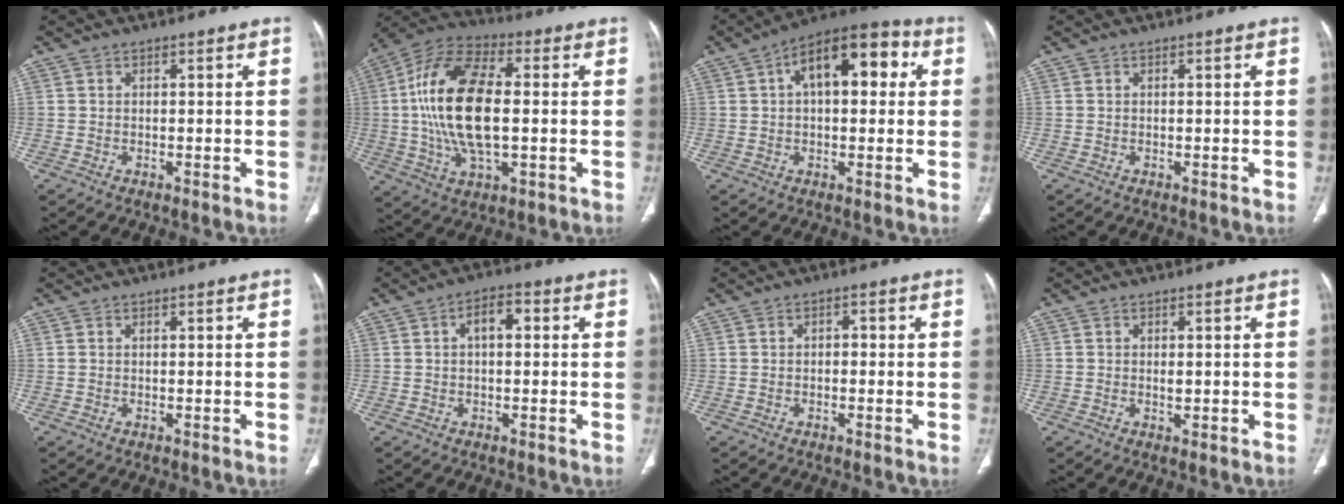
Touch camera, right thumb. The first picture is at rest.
{"total": 20.1, "force": [0.5, 9.4, 17.8], "torque": [-0.351, 0.014, 0.005]}
{"total": 14.8, "force": [3.8, 7.6, 12.1], "torque": [-0.154, 0.034, 0.050]}
{"total": 0.0}
{"total": 0.0}
{"total": 4.8, "force": [0.9, 2.6, 3.9], "torque": [-0.060, 0.017, 0.009]}
{"total": 1.6, "force": [-0.1, 1.1, 1.1], "torque": [-0.011, 0.009, -0.006]}
{"total": 1.2, "force": [0.0, 0.6, 1.0], "torque": [-0.017, -0.003, 0.002]}